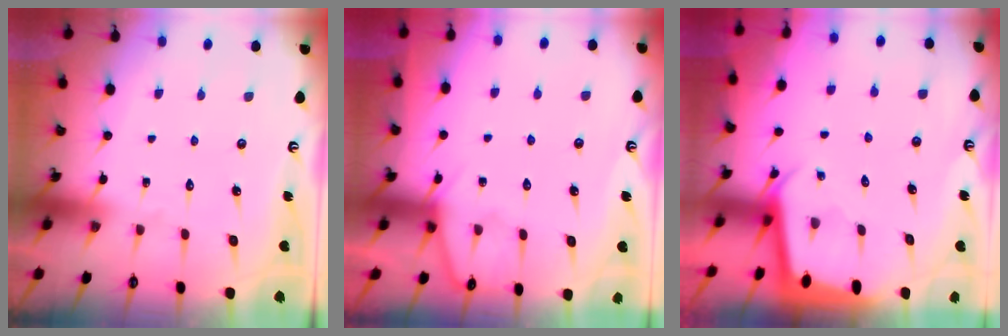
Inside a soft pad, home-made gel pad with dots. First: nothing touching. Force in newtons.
{"total": 5.9, "press": 5.9, "slide": 0.6}
{"total": 2.1, "press": 2.1, "slide": 0.1}